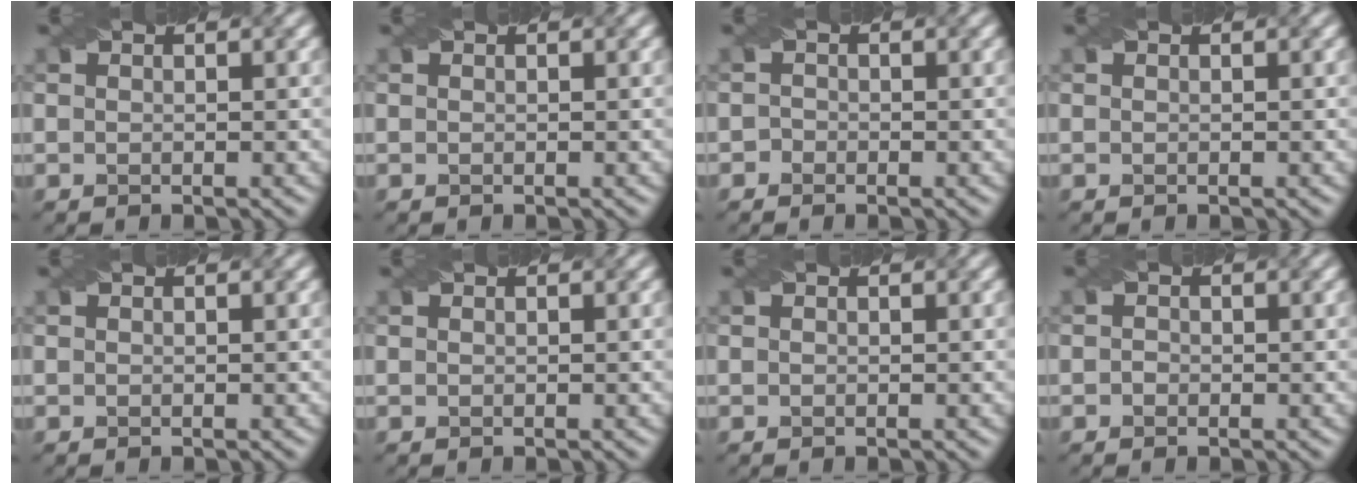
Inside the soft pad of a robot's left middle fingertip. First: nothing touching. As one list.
[{"total": 0.0}, {"total": 0.8, "force": [-0.5, 0.5, -0.1], "torque": [0.003, -0.003, -0.012]}, {"total": 0.0}, {"total": 0.0}, {"total": 0.0}, {"total": 0.0}, {"total": 0.6, "force": [-0.3, 0.5, 0.2], "torque": [-0.003, -0.003, -0.007]}]